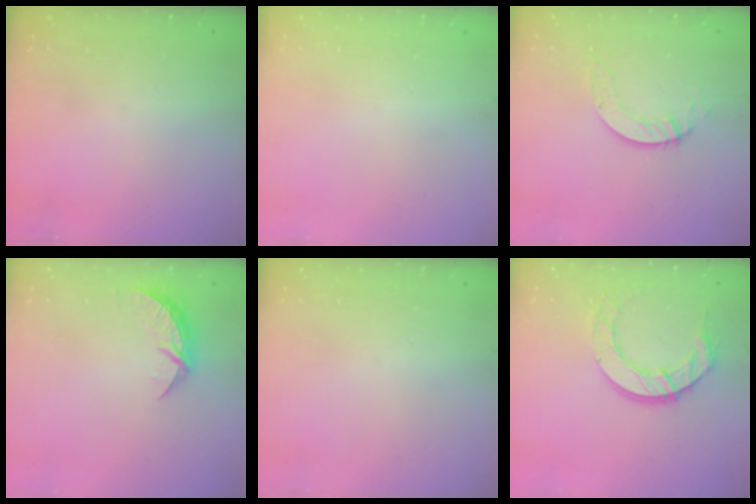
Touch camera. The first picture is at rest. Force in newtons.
{"total": 0.0}
{"total": 4.0, "press": 4.0, "slide": 0.2}
{"total": 6.7, "press": 6.7, "slide": 0.4}
{"total": 0.0}
{"total": 10.7, "press": 10.6, "slide": 1.1}